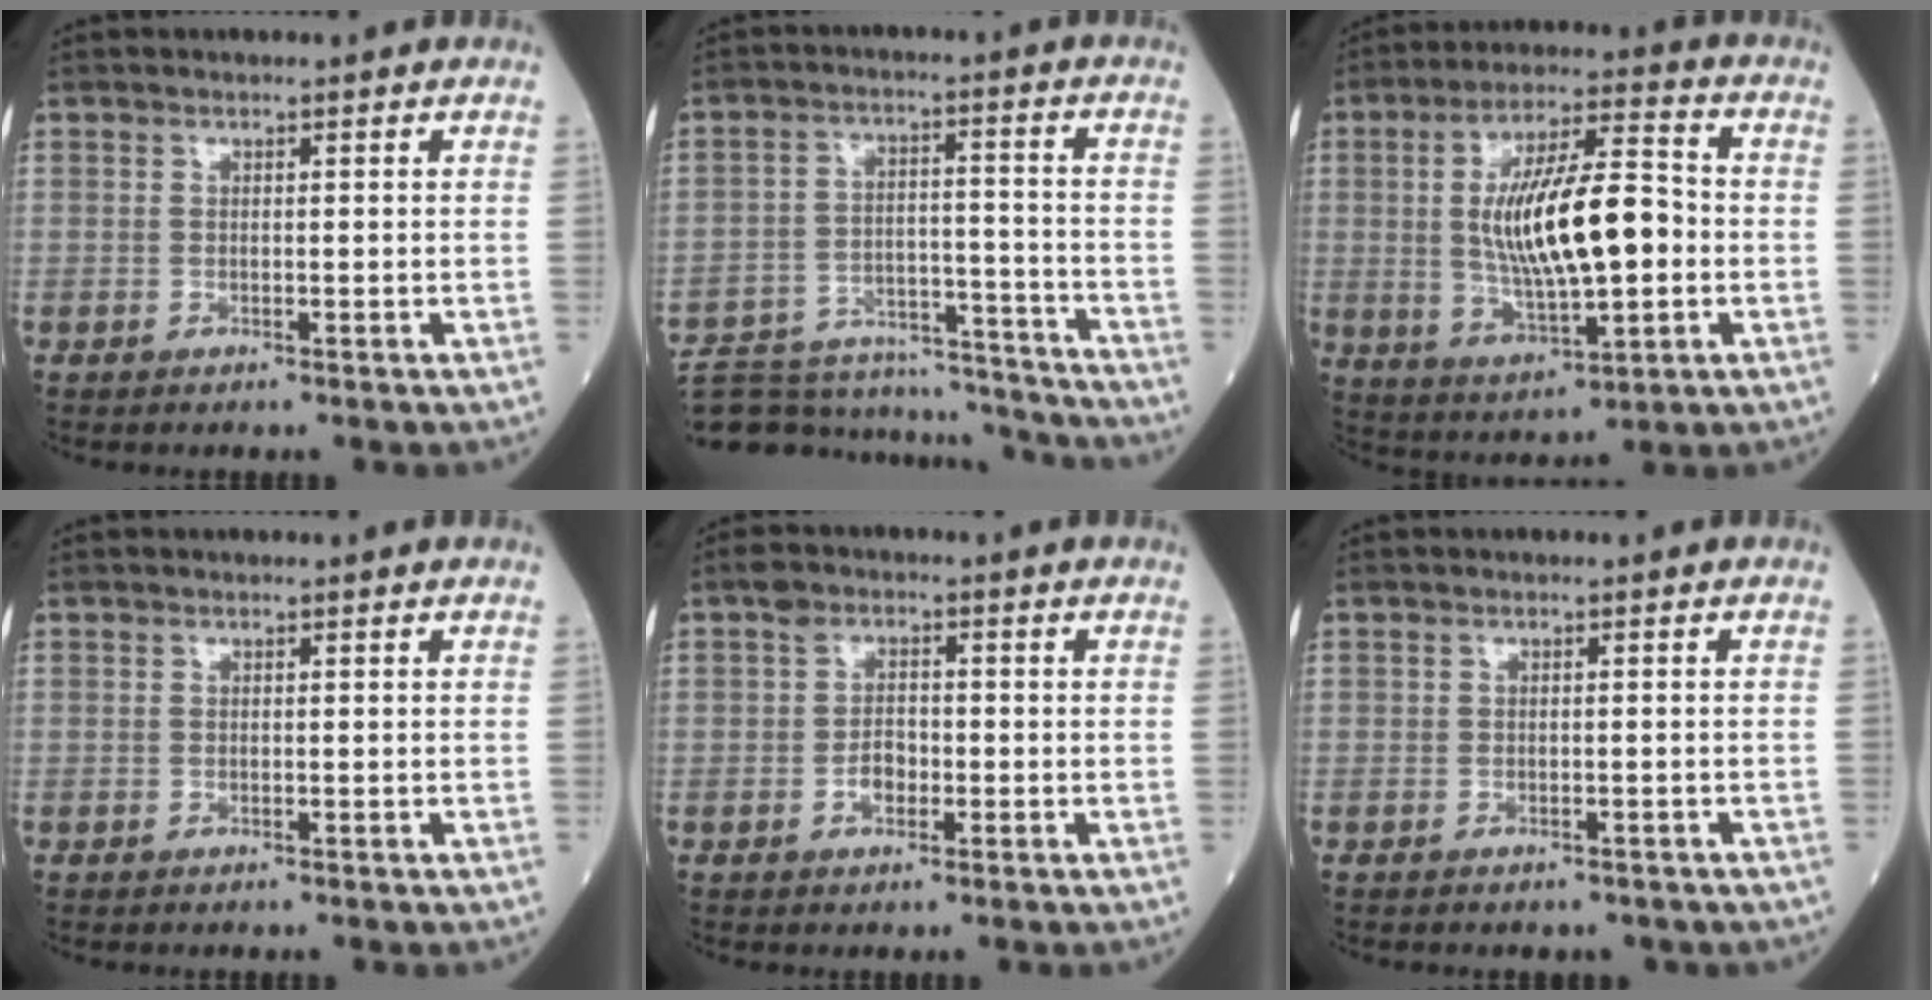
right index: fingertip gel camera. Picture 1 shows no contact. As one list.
[{"total": 20.2, "force": [-19.3, 4.0, 4.6], "torque": [-0.102, 0.015, -0.278]}, {"total": 15.8, "force": [-0.2, 4.1, 15.2], "torque": [-0.284, 0.009, 0.003]}, {"total": 0.0}, {"total": 3.3, "force": [-0.7, 2.3, 2.3], "torque": [-0.037, 0.005, -0.015]}, {"total": 3.2, "force": [-2.7, 1.5, 0.9], "torque": [-0.010, 0.003, -0.028]}]